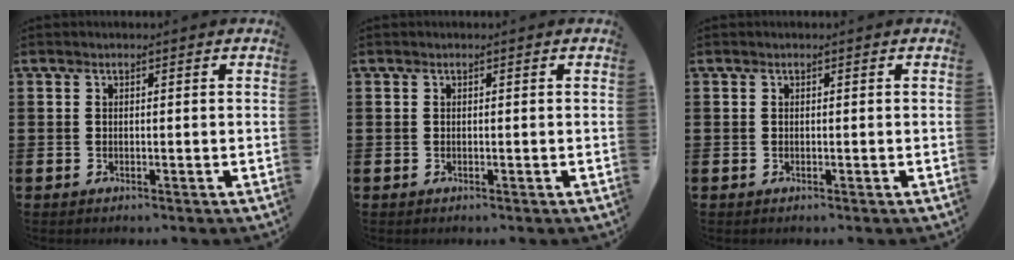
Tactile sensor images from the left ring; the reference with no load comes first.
{"total": 0.0}
{"total": 0.0}